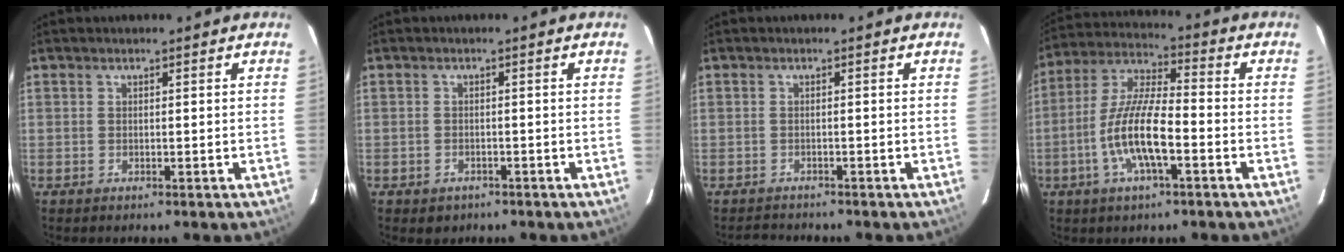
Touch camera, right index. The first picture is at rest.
{"total": 2.3, "force": [-1.3, 1.9, 0.5], "torque": [-0.015, 0.002, -0.013]}
{"total": 2.5, "force": [-2.4, 0.6, 0.0], "torque": [-0.006, 0.004, -0.041]}
{"total": 12.5, "force": [-4.3, 3.2, 11.2], "torque": [-0.235, -0.002, -0.083]}